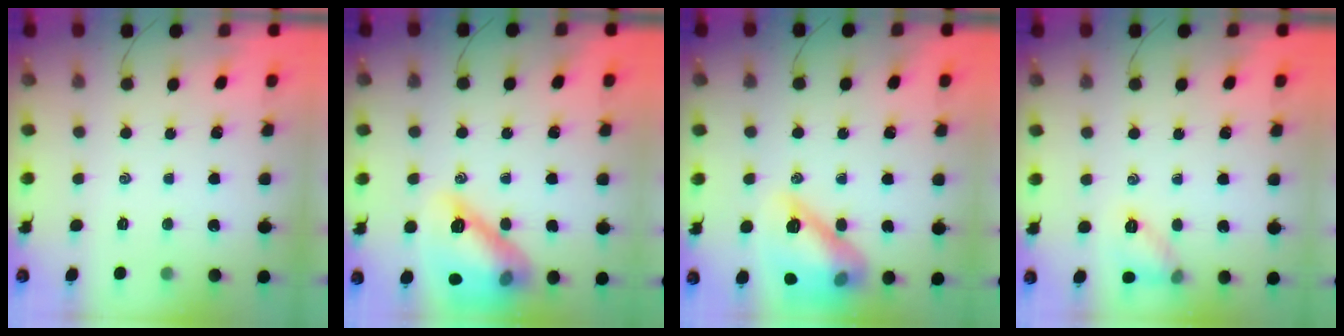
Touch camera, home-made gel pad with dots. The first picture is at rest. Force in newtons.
{"total": 16.9, "press": 16.9, "slide": 0.5}
{"total": 16.2, "press": 16.1, "slide": 2.0}
{"total": 7.7, "press": 7.6, "slide": 1.4}